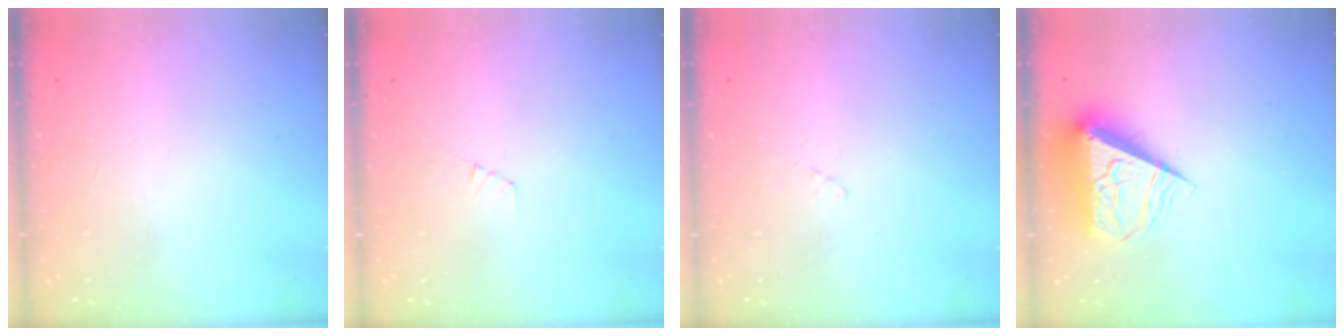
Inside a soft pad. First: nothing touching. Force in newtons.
{"total": 3.5, "press": 3.4, "slide": 0.5}
{"total": 2.3, "press": 2.3, "slide": 0.2}
{"total": 8.5, "press": 8.4, "slide": 1.2}